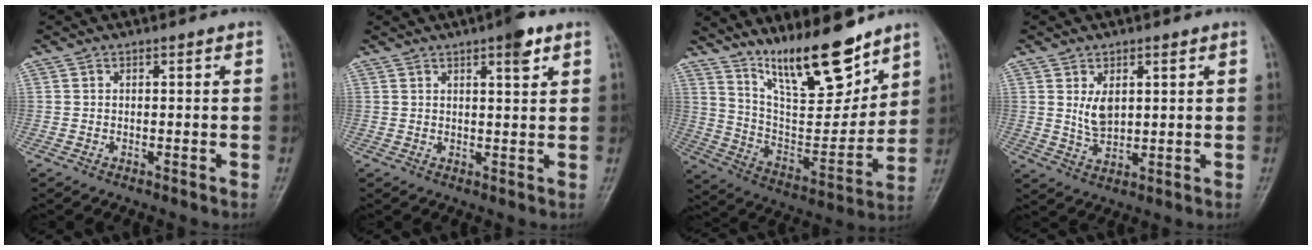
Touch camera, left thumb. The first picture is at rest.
{"total": 4.5, "force": [2.6, 1.1, 3.5], "torque": [-0.045, -0.011, 0.034]}
{"total": 18.0, "force": [13.2, 5.1, 11.0], "torque": [-0.138, -0.087, 0.238]}
{"total": 4.8, "force": [1.5, 2.9, 3.5], "torque": [-0.052, -0.015, 0.034]}